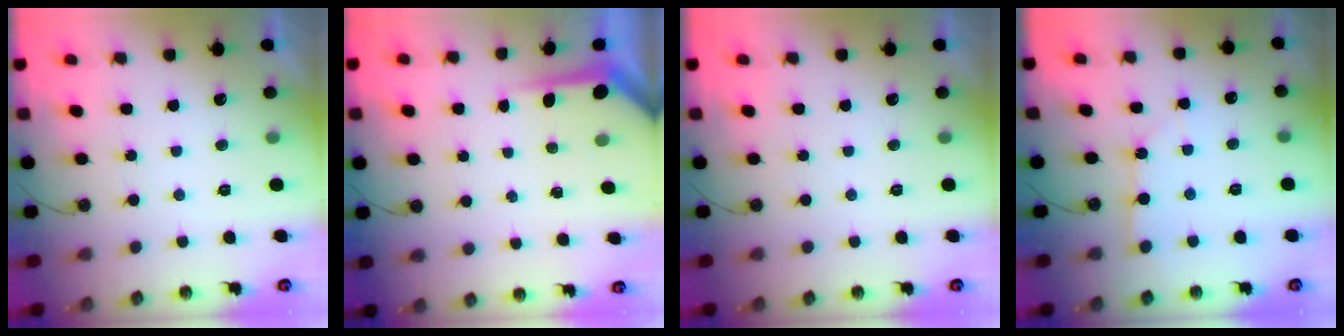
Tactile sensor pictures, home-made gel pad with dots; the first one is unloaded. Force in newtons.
{"total": 3.9, "press": 3.9, "slide": 0.4}
{"total": 0.0}
{"total": 2.5, "press": 2.5, "slide": 0.3}